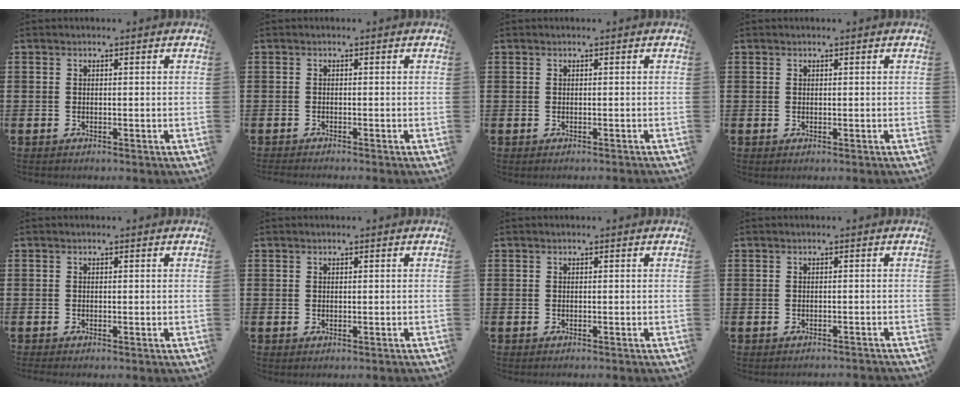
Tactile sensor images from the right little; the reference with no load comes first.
{"total": 0.6, "force": [-0.6, -0.1, 0.1], "torque": [-0.001, -0.002, -0.011]}
{"total": 0.0}
{"total": 0.0}
{"total": 0.0}
{"total": 0.0}
{"total": 0.0}
{"total": 0.5, "force": [-0.5, -0.1, 0.1], "torque": [-0.001, 0.000, -0.010]}